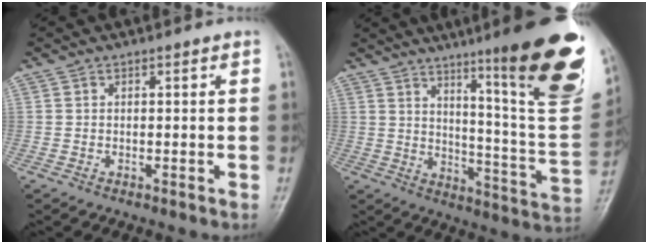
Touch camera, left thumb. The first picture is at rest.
{"total": 24.5, "force": [13.9, 3.1, 19.9], "torque": [-0.242, -0.074, 0.205]}